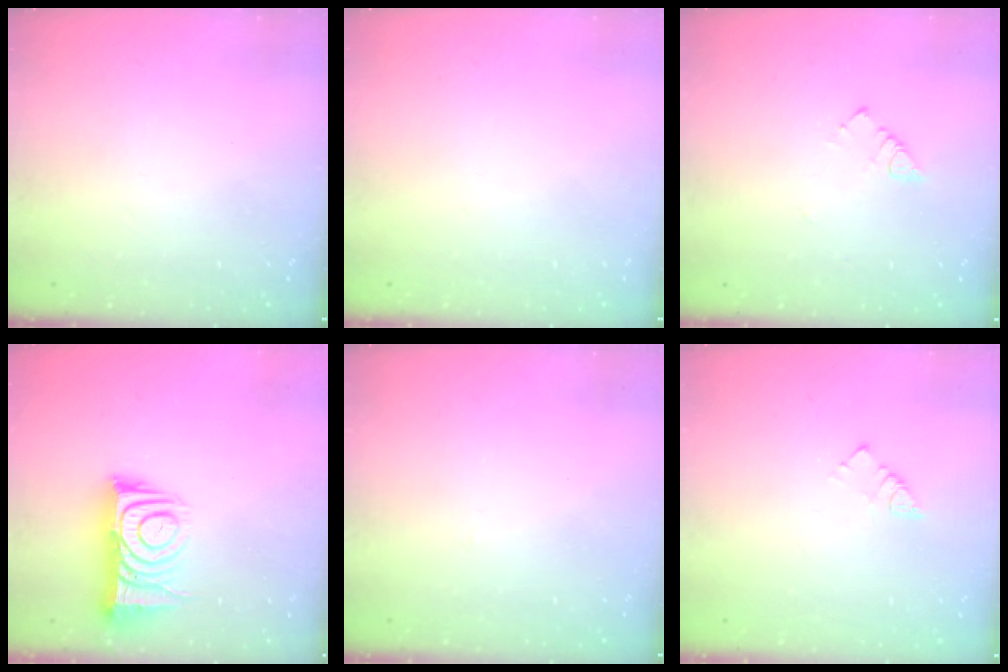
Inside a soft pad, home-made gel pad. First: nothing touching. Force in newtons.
{"total": 1.8, "press": 1.7, "slide": 0.1}
{"total": 3.0, "press": 2.9, "slide": 0.4}
{"total": 11.5, "press": 11.4, "slide": 1.1}
{"total": 2.8, "press": 2.8, "slide": 0.4}
{"total": 2.5, "press": 2.5, "slide": 0.1}